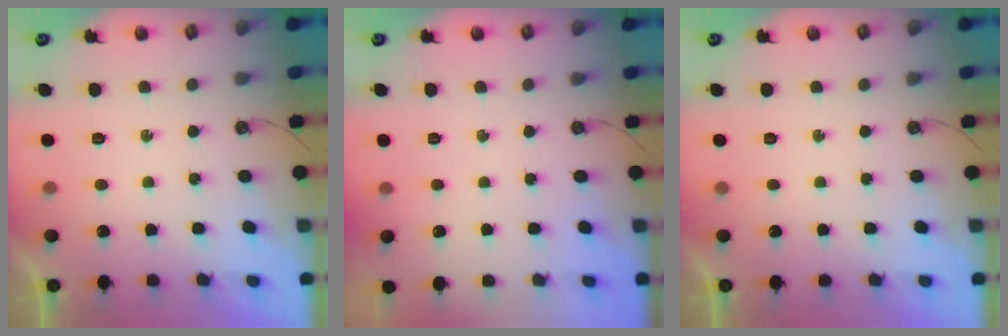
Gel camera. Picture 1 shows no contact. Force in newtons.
{"total": 0.0}
{"total": 0.0}